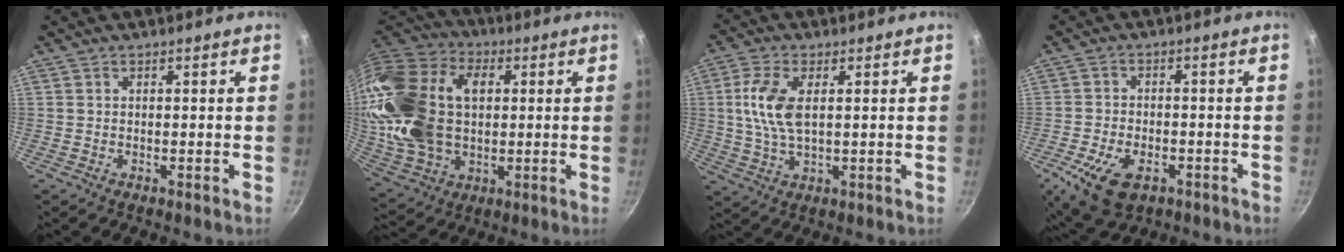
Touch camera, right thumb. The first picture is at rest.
{"total": 25.0, "force": [3.4, 16.8, 18.2], "torque": [-0.344, 0.014, 0.069]}
{"total": 8.7, "force": [1.4, 4.3, 7.5], "torque": [-0.152, 0.003, 0.027]}
{"total": 10.7, "force": [-4.6, 6.3, 7.3], "torque": [-0.129, 0.008, -0.074]}